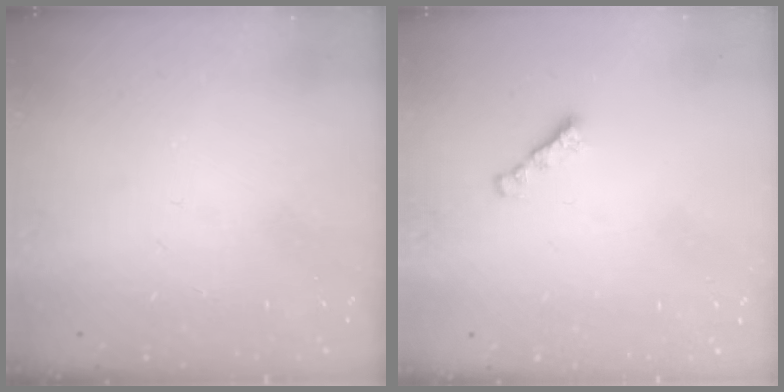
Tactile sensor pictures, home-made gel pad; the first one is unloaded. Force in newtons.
{"total": 1.7, "press": 1.6, "slide": 0.5}